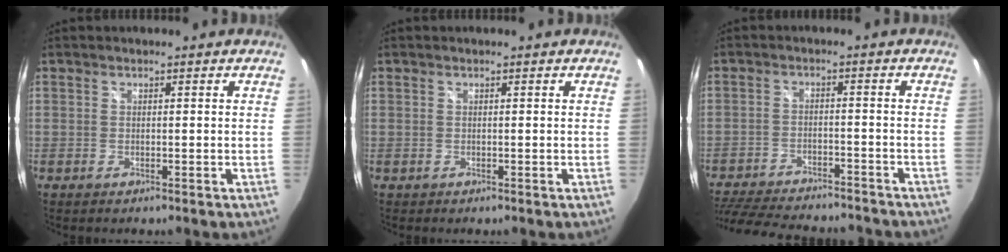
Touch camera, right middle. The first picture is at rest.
{"total": 0.0}
{"total": 21.5, "force": [-18.2, 6.6, 9.4], "torque": [-0.205, -0.024, -0.260]}